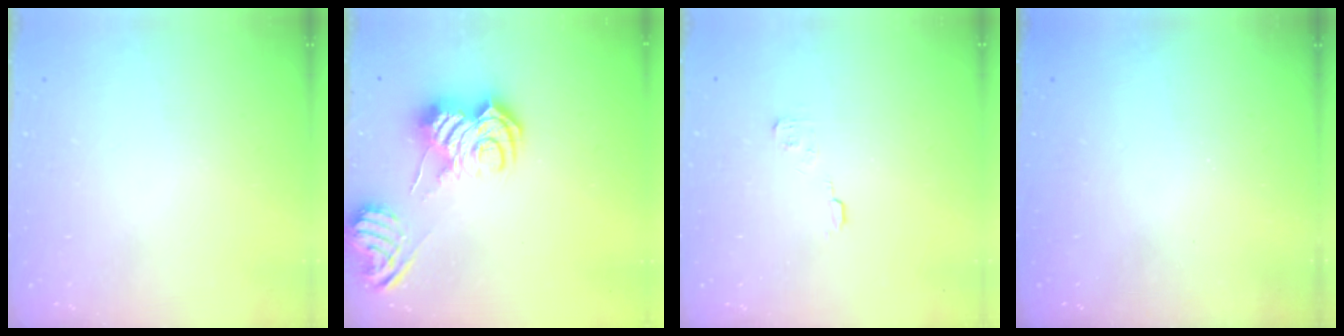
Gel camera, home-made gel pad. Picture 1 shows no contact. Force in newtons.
{"total": 12.1, "press": 12.0, "slide": 1.2}
{"total": 5.0, "press": 4.9, "slide": 0.7}
{"total": 2.3, "press": 2.1, "slide": 1.0}